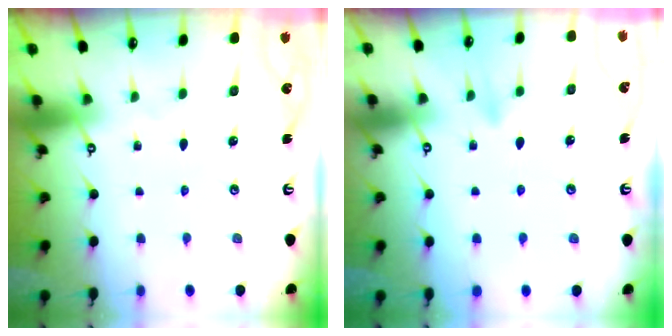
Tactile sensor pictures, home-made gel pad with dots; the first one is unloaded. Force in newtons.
{"total": 7.7, "press": 7.6, "slide": 1.4}